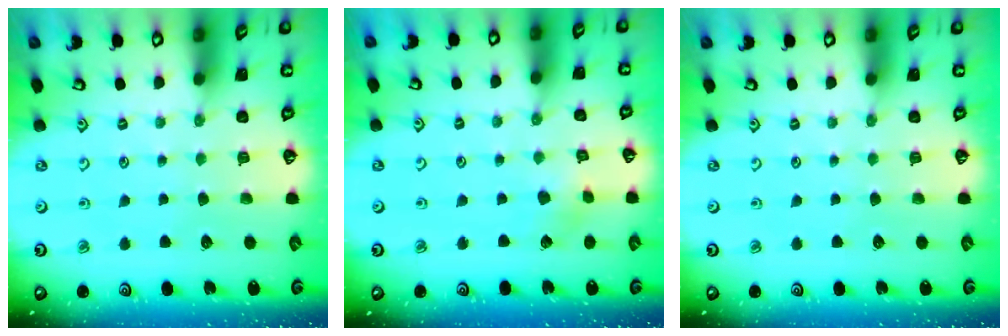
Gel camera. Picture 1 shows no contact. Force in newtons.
{"total": 3.1, "press": 3.0, "slide": 0.6}
{"total": 0.0}